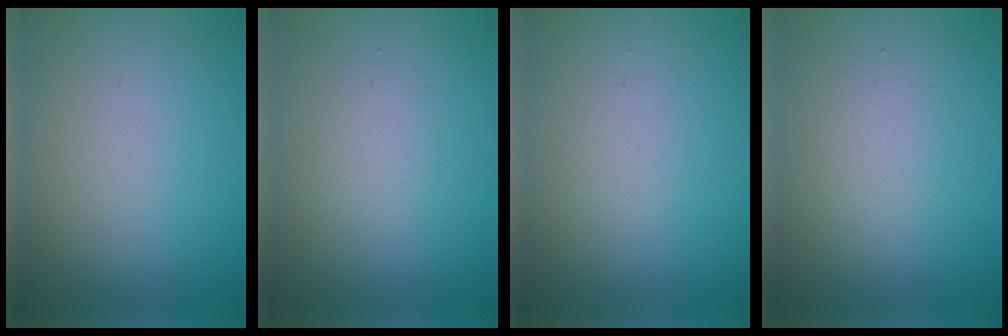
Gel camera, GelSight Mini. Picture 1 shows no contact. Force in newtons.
{"total": 1.3, "press": 1.3, "slide": 0.1}
{"total": 0.8, "press": 0.7, "slide": 0.1}
{"total": 1.7, "press": 1.7, "slide": 0.1}